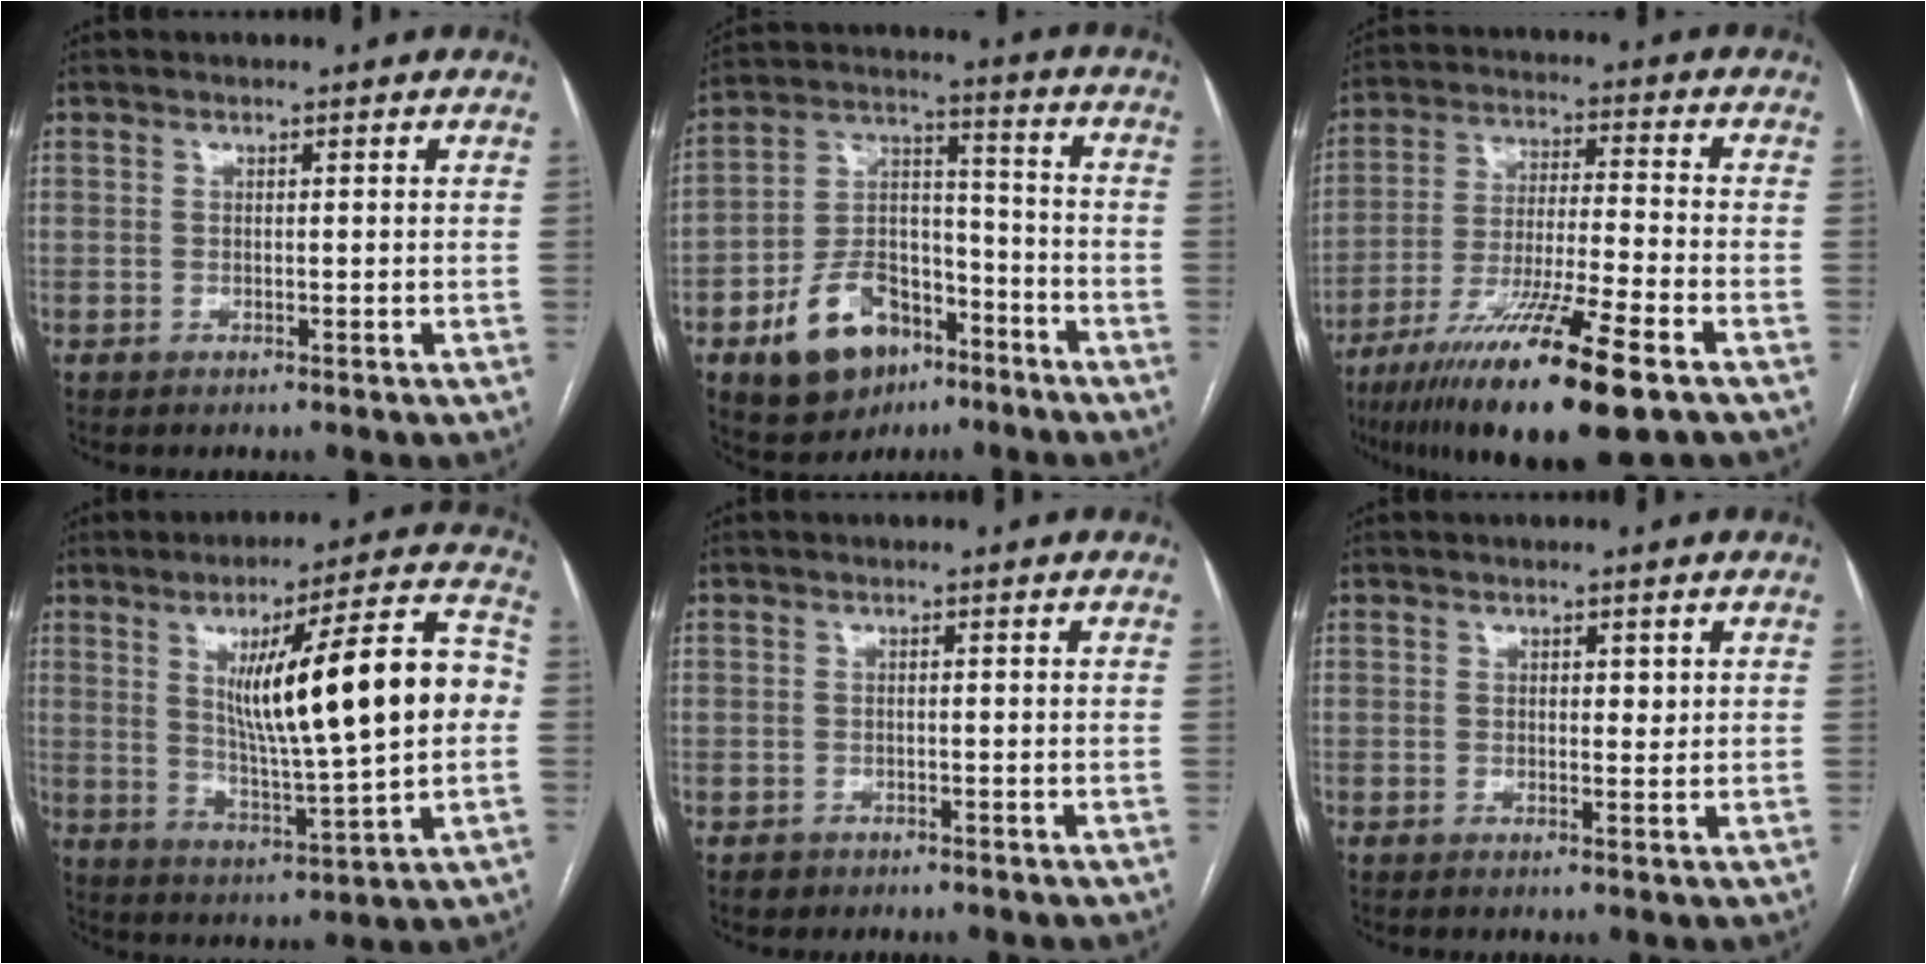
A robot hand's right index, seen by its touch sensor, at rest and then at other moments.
{"total": 14.4, "force": [-8.0, 8.5, 8.4], "torque": [-0.158, 0.022, -0.131]}
{"total": 17.8, "force": [-10.9, 0.7, 14.1], "torque": [-0.244, -0.045, -0.189]}
{"total": 19.7, "force": [2.3, 2.0, 19.4], "torque": [-0.298, 0.020, 0.038]}
{"total": 1.5, "force": [-0.9, 1.2, -0.1], "torque": [-0.003, 0.005, -0.013]}
{"total": 1.7, "force": [0.6, 0.9, 1.3], "torque": [-0.016, -0.001, 0.008]}